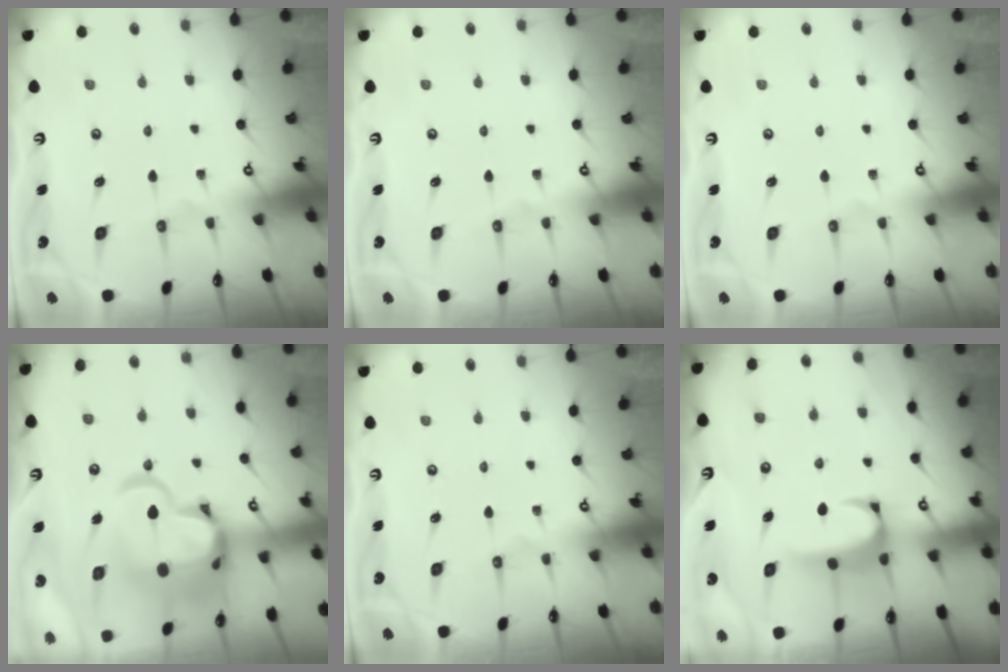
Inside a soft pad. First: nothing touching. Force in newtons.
{"total": 0.0}
{"total": 0.0}
{"total": 13.8, "press": 13.7, "slide": 2.0}
{"total": 0.0}
{"total": 2.2, "press": 2.0, "slide": 0.7}